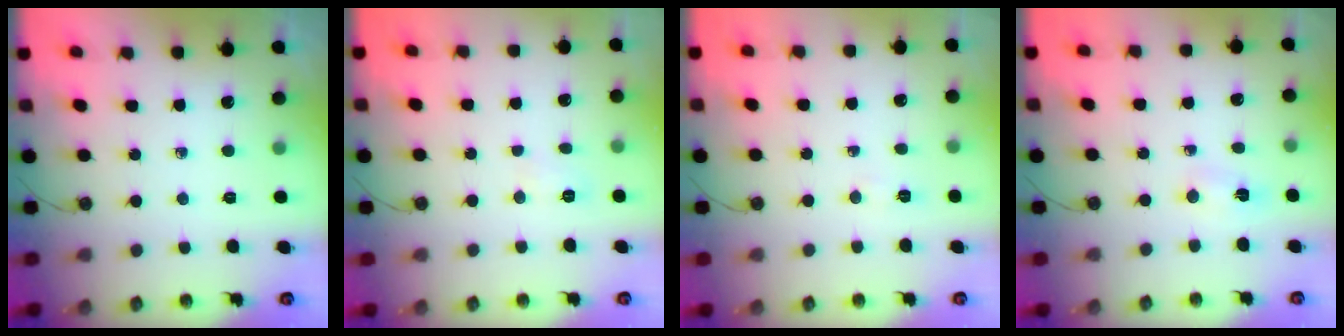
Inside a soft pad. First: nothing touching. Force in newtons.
{"total": 3.4, "press": 3.2, "slide": 1.0}
{"total": 2.8, "press": 2.8, "slide": 0.5}
{"total": 12.3, "press": 2.8, "slide": 11.9}